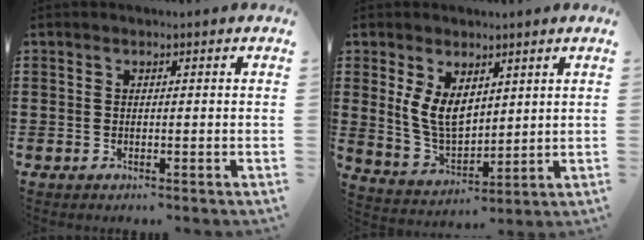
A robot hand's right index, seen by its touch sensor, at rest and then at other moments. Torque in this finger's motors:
{"motor_torque": [1.26, 0.88, 0.30, 0.18]}